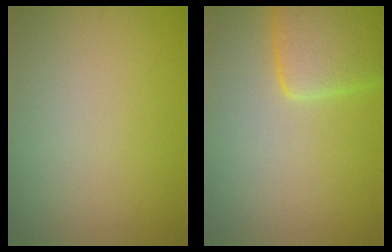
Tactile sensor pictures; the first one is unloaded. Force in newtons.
{"total": 5.5, "press": 5.5, "slide": 0.2}